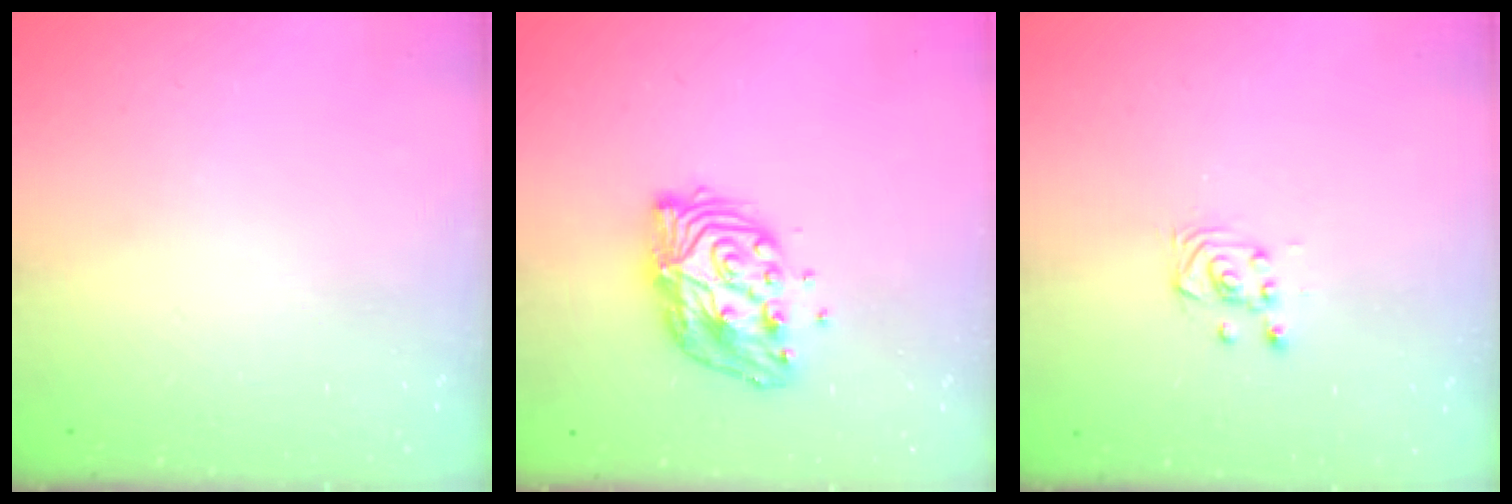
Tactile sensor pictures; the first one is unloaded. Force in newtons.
{"total": 11.1, "press": 11.1, "slide": 0.9}
{"total": 3.5, "press": 3.4, "slide": 0.8}